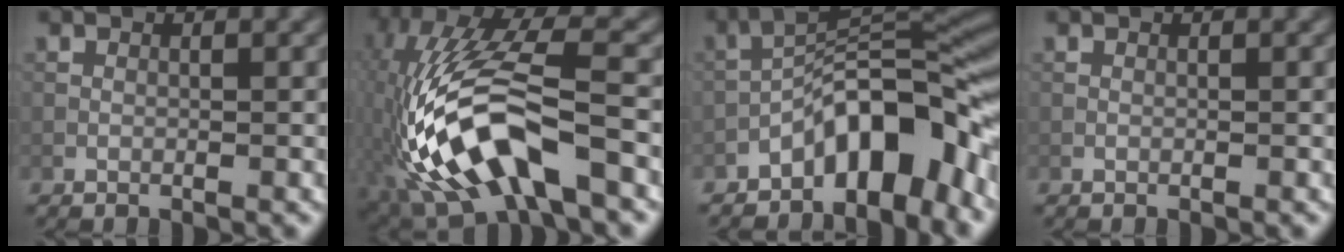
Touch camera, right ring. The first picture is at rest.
{"total": 13.7, "force": [-4.9, 5.3, 11.7], "torque": [-0.235, 0.009, -0.086]}
{"total": 8.9, "force": [-5.0, 3.2, 6.7], "torque": [-0.077, 0.026, -0.092]}
{"total": 0.0}